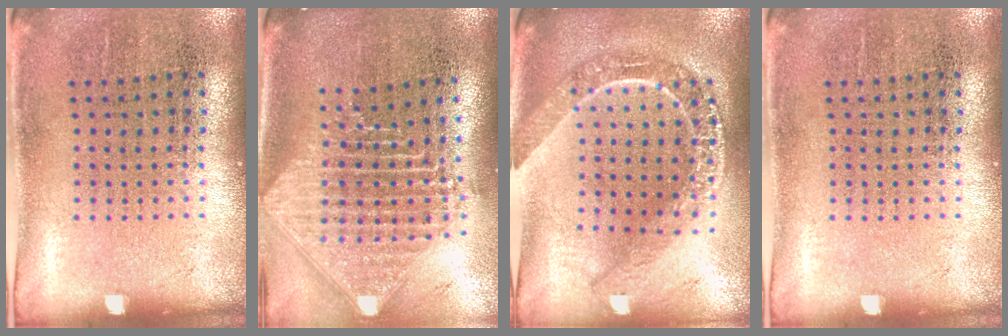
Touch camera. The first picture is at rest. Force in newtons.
{"total": 2.4, "press": 1.9, "slide": 1.5}
{"total": 2.1, "press": 1.9, "slide": 1.0}
{"total": 0.0}